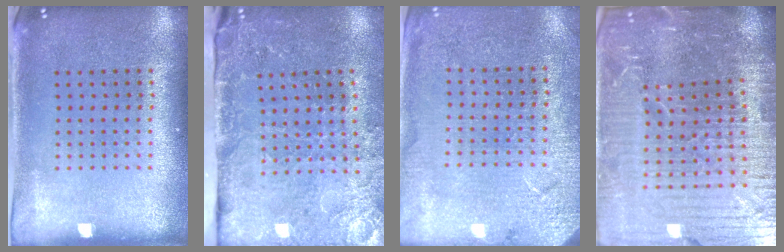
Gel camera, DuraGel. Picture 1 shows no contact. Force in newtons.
{"total": 3.3, "press": 3.2, "slide": 0.7}
{"total": 2.7, "press": 2.7, "slide": 0.1}
{"total": 7.0, "press": 6.1, "slide": 3.5}